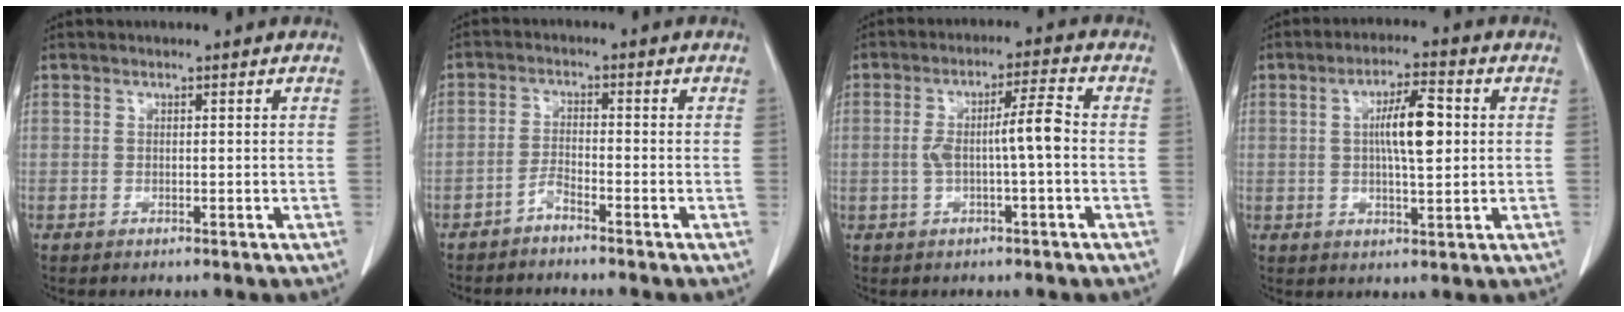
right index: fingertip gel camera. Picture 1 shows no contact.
{"total": 2.2, "force": [-2.0, 0.1, 0.9], "torque": [-0.018, 0.000, -0.041]}
{"total": 6.1, "force": [-0.5, 0.3, 6.0], "torque": [-0.109, 0.015, -0.007]}
{"total": 7.5, "force": [1.1, 1.5, 7.3], "torque": [-0.127, 0.008, 0.018]}